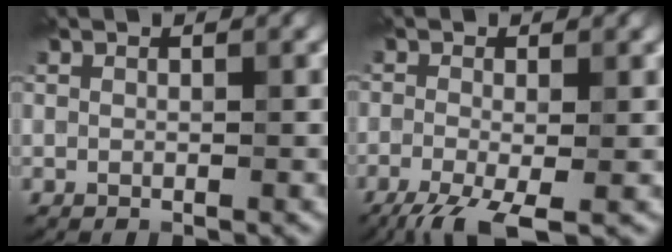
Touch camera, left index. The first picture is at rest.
{"total": 5.5, "force": [-3.1, 1.6, 4.2], "torque": [-0.083, -0.012, -0.060]}